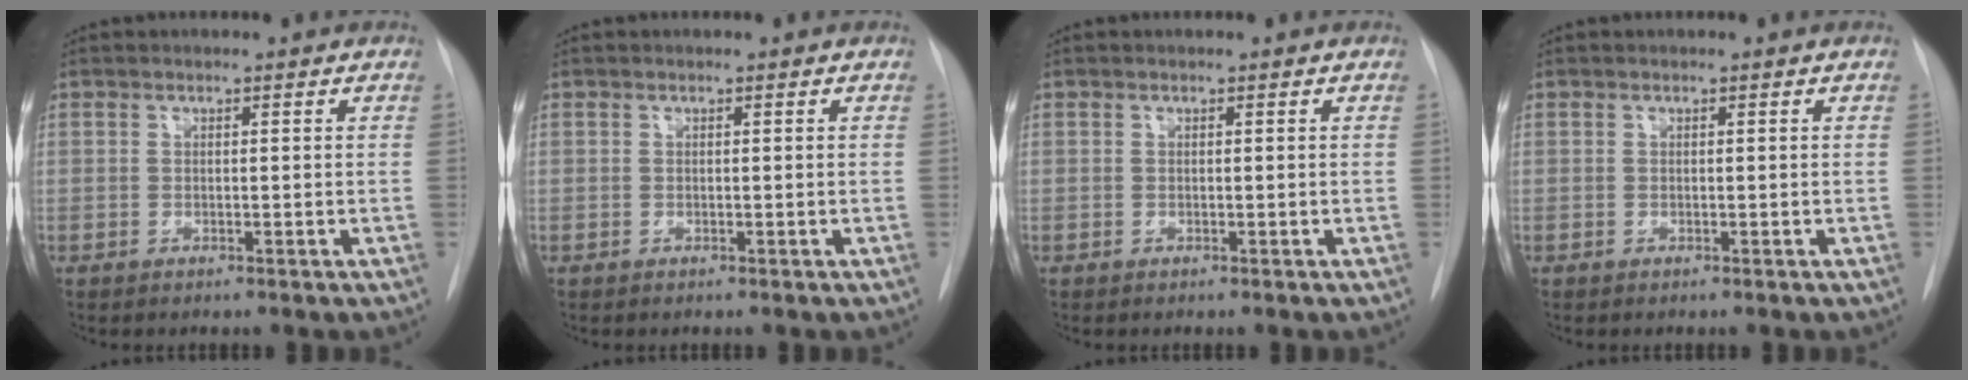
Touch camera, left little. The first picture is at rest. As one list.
[{"total": 0.0}, {"total": 0.0}, {"total": 0.0}]